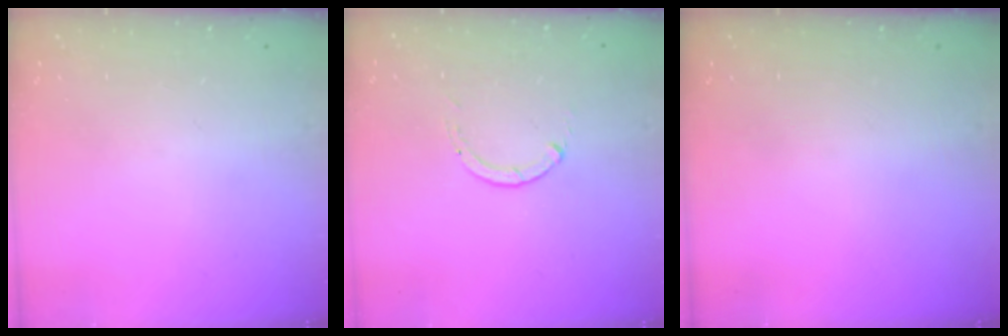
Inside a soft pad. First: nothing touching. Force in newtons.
{"total": 0.0}
{"total": 0.0}